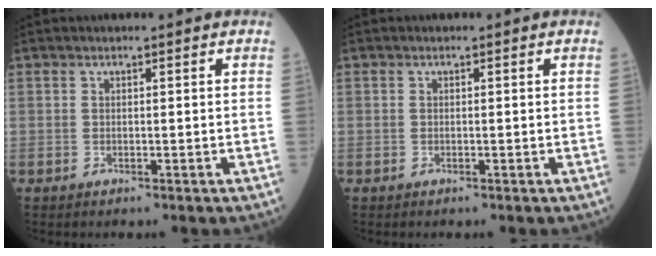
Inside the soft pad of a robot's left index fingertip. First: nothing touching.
{"total": 0.0}